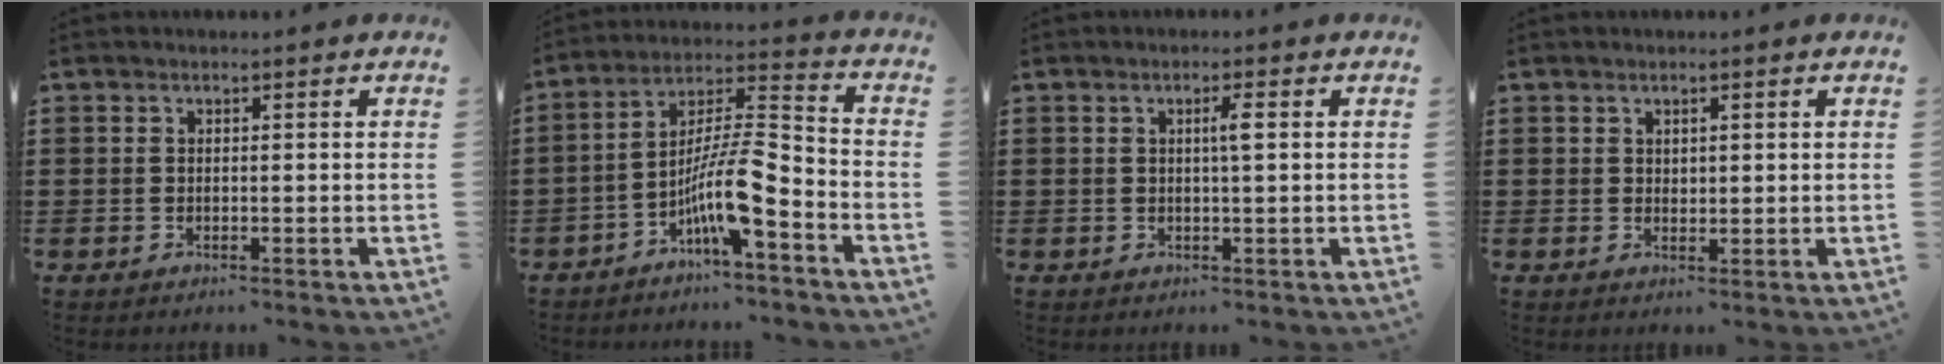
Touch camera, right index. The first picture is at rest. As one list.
[{"total": 10.5, "force": [-5.7, 1.5, 8.6], "torque": [-0.176, -0.014, -0.114]}, {"total": 2.0, "force": [0.4, 0.1, 1.9], "torque": [-0.037, -0.001, 0.004]}, {"total": 1.1, "force": [0.8, 0.6, 0.4], "torque": [-0.008, 0.004, 0.014]}]